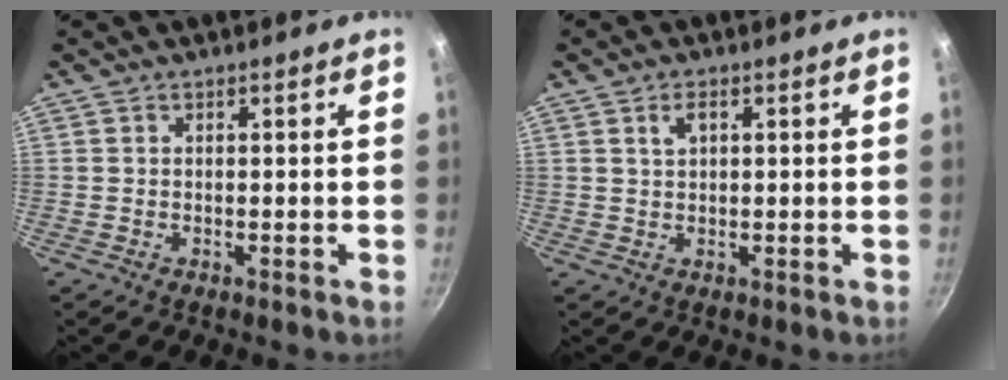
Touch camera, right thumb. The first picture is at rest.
{"total": 2.3, "force": [0.9, 1.3, 1.7], "torque": [-0.024, 0.002, 0.019]}